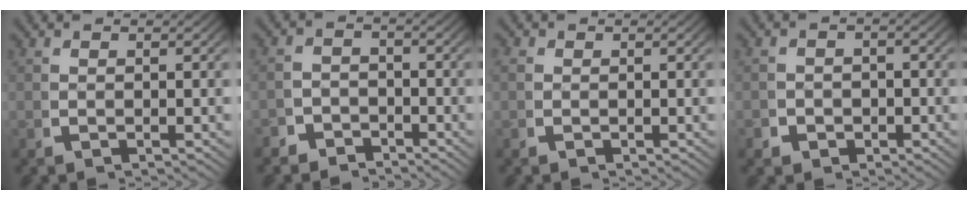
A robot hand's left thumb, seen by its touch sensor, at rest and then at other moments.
{"total": 3.2, "force": [-2.9, 1.5, 0.2], "torque": [0.006, -0.016, -0.050]}
{"total": 0.7, "force": [0.1, 0.7, 0.2], "torque": [-0.011, -0.008, 0.003]}
{"total": 2.2, "force": [-1.1, 1.8, 0.6], "torque": [-0.007, -0.009, -0.019]}